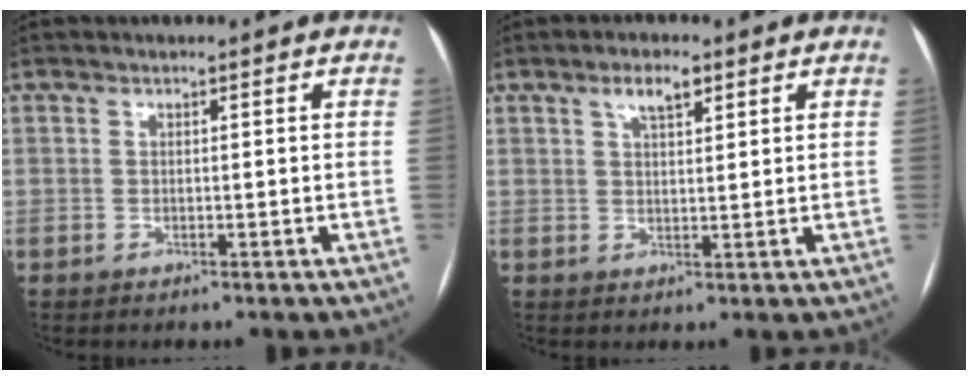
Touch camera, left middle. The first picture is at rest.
{"total": 3.7, "force": [2.2, 1.2, 2.6], "torque": [-0.049, 0.008, 0.039]}